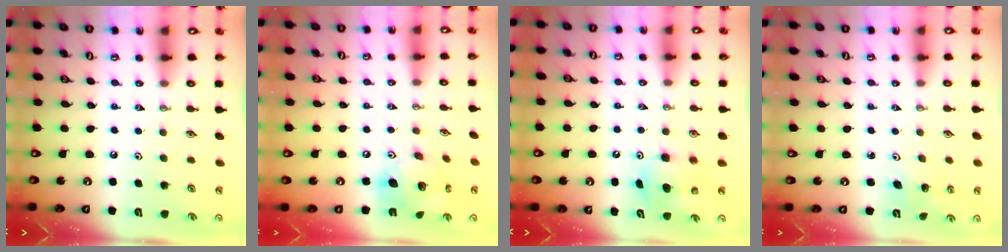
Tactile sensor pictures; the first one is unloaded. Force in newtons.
{"total": 16.8, "press": 16.4, "slide": 3.4}
{"total": 7.9, "press": 7.8, "slide": 1.1}
{"total": 2.8, "press": 2.5, "slide": 1.3}